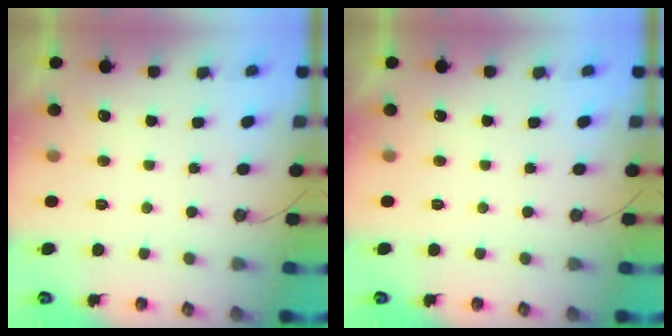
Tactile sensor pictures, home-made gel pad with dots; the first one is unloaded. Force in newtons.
{"total": 0.0}